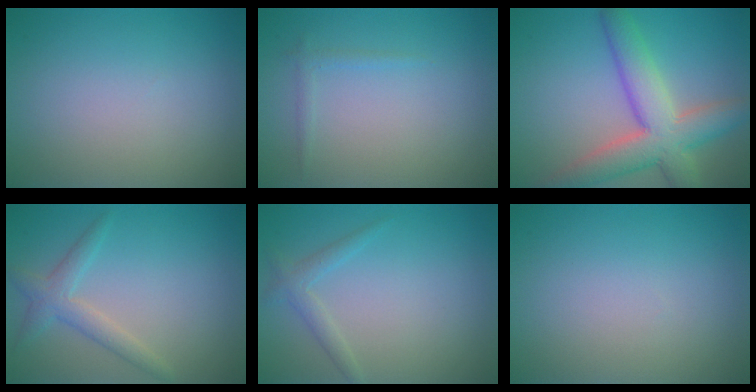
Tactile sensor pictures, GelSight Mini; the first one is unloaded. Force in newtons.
{"total": 0.9, "press": 0.9, "slide": 0.1}
{"total": 7.6, "press": 7.5, "slide": 0.6}
{"total": 2.4, "press": 2.4, "slide": 0.2}
{"total": 1.5, "press": 1.5, "slide": 0.1}
{"total": 0.0}